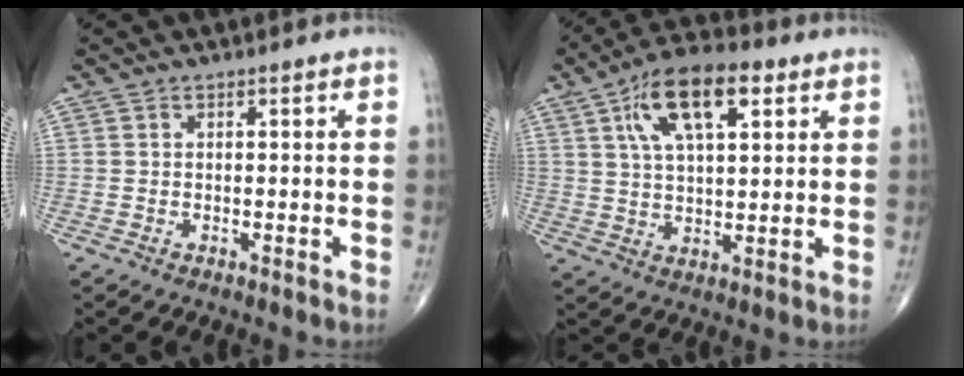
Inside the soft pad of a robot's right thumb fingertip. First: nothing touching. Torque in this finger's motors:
{"motor_torque": [1.54, 2.16, 1.18, 0.64, 0.14]}